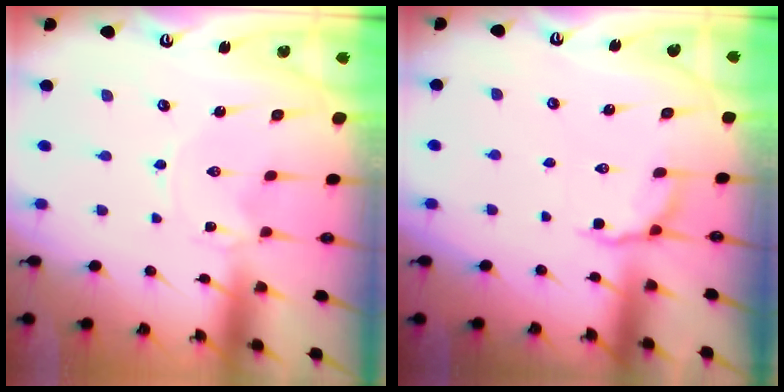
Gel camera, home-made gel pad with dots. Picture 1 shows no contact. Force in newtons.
{"total": 4.6, "press": 4.2, "slide": 1.8}